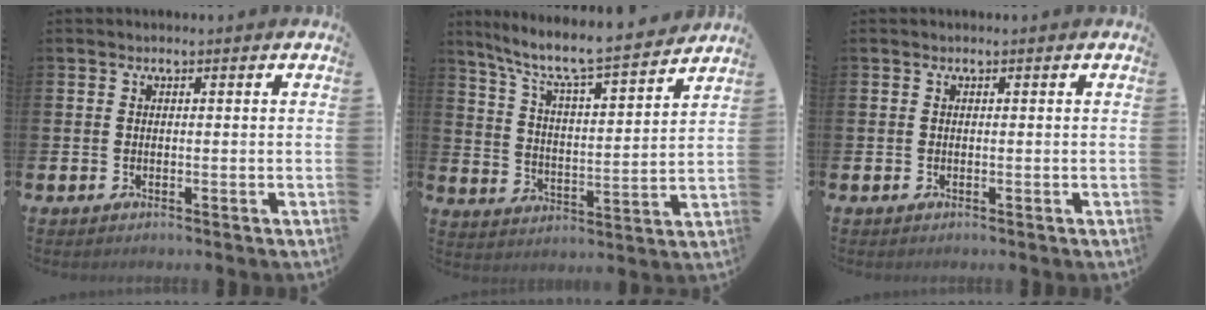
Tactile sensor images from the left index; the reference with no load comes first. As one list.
[{"total": 8.3, "force": [7.5, 0.7, 3.5], "torque": [-0.095, -0.059, 0.121]}, {"total": 0.0}]